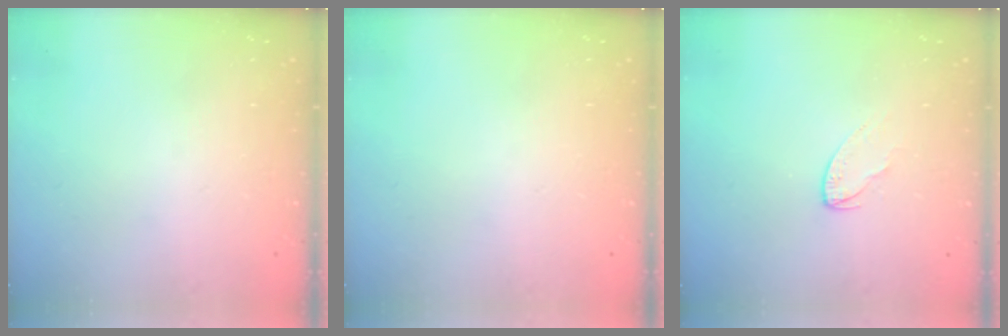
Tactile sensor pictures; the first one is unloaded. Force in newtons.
{"total": 0.0}
{"total": 4.5, "press": 4.5, "slide": 0.4}